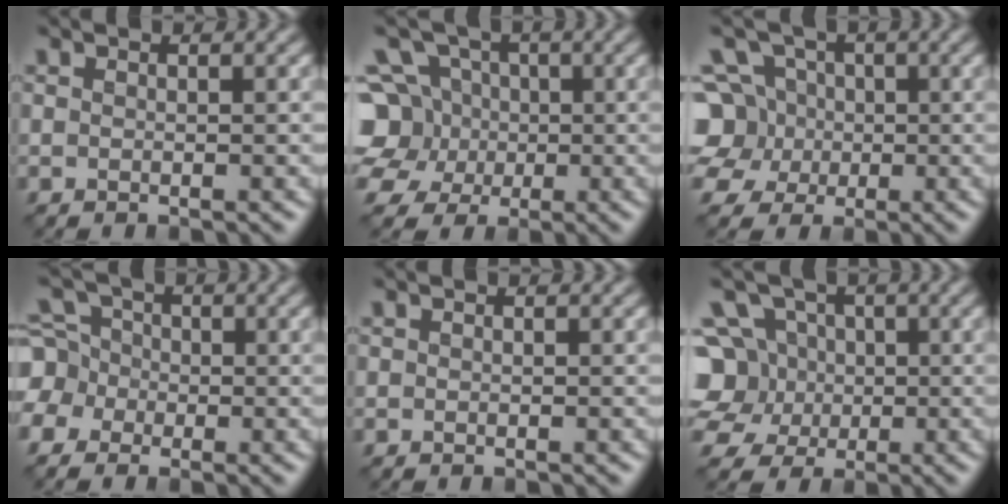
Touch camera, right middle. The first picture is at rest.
{"total": 10.5, "force": [0.0, 9.5, 4.5], "torque": [-0.103, 0.027, -0.039]}
{"total": 9.3, "force": [0.0, 8.4, 4.0], "torque": [-0.088, 0.026, -0.042]}
{"total": 6.8, "force": [-2.1, 6.0, 2.5], "torque": [-0.058, 0.016, -0.074]}
{"total": 0.0}
{"total": 9.6, "force": [0.8, 8.6, 4.1], "torque": [-0.091, 0.028, -0.019]}